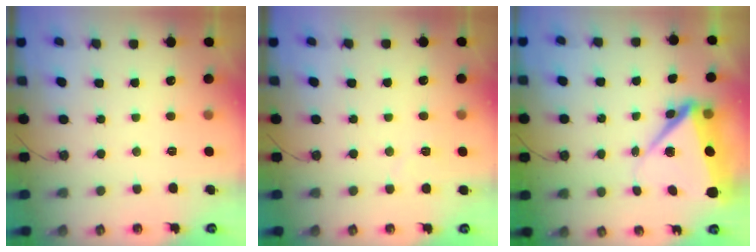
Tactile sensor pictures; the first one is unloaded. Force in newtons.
{"total": 7.4, "press": 2.8, "slide": 6.9}
{"total": 11.0, "press": 10.9, "slide": 1.5}